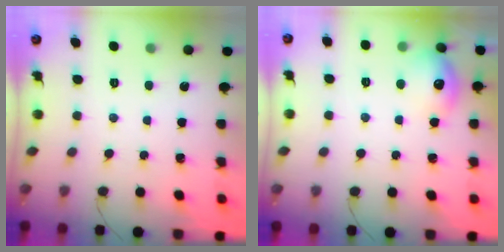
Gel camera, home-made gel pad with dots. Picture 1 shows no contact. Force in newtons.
{"total": 11.3, "press": 11.3, "slide": 0.4}